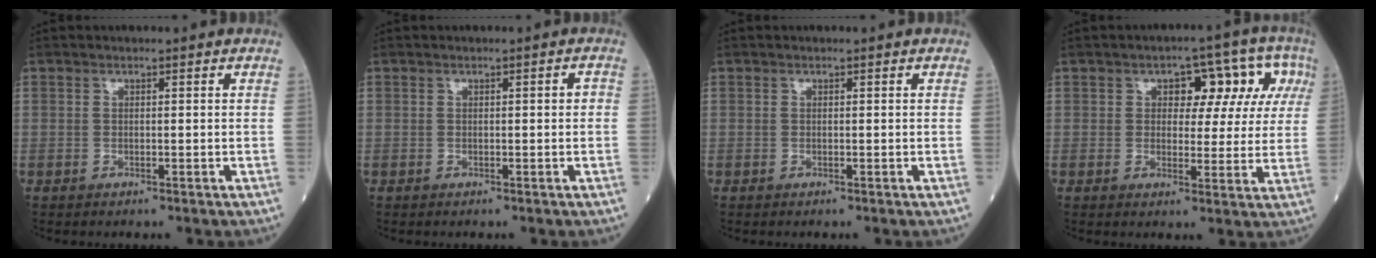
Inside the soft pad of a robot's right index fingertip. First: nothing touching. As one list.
[{"total": 0.9, "force": [0.0, 0.2, 0.8], "torque": [-0.008, 0.002, 0.000]}, {"total": 0.0}, {"total": 9.2, "force": [2.9, 4.9, 7.2], "torque": [-0.071, 0.038, 0.033]}]